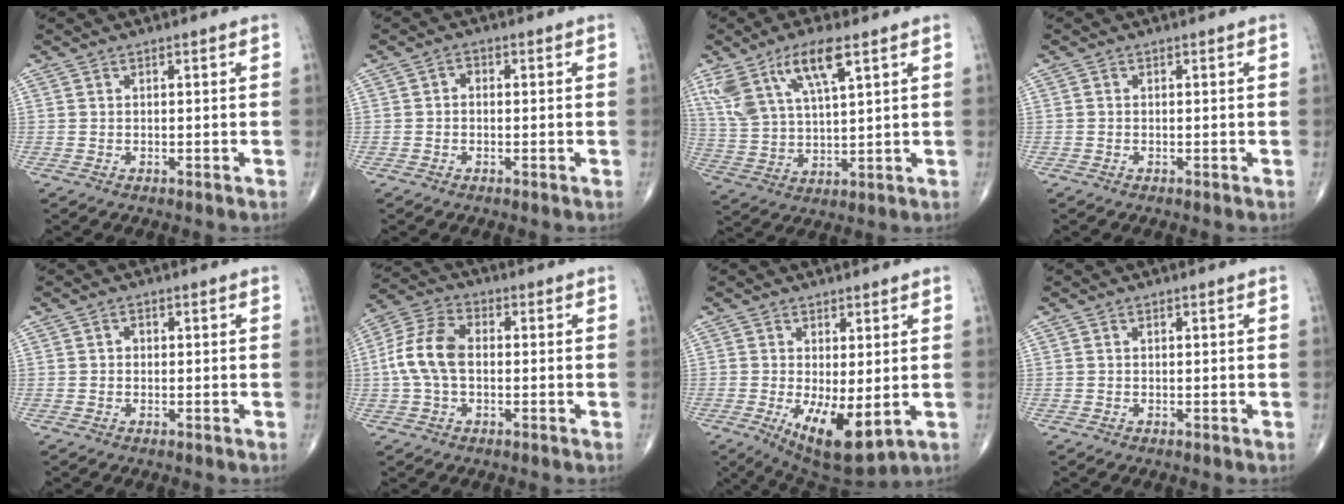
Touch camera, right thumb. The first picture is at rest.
{"total": 1.4, "force": [0.0, 1.1, 0.9], "torque": [-0.007, 0.007, -0.005]}
{"total": 12.9, "force": [7.1, 4.2, 10.0], "torque": [-0.202, -0.015, 0.142]}
{"total": 0.0}
{"total": 1.0, "force": [0.1, 0.9, 0.5], "torque": [-0.004, 0.002, -0.001]}
{"total": 10.1, "force": [-0.1, 6.2, 7.9], "torque": [-0.167, 0.027, -0.010]}
{"total": 10.3, "force": [-1.9, 4.1, 9.3], "torque": [-0.144, -0.026, -0.015]}
{"total": 0.0}